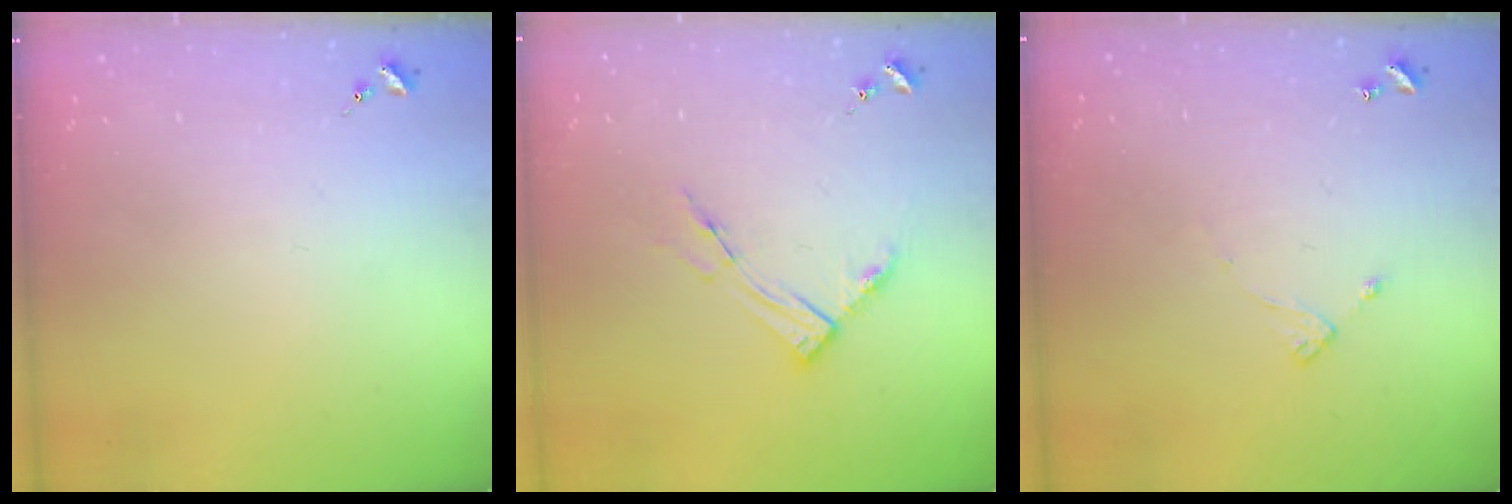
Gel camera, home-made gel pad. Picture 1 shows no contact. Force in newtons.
{"total": 8.6, "press": 8.5, "slide": 0.9}
{"total": 5.8, "press": 5.8, "slide": 0.5}